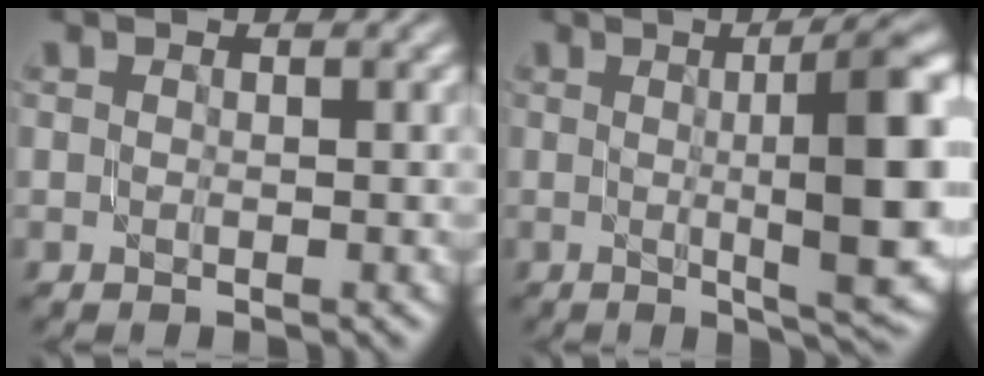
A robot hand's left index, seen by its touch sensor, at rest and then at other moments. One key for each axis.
{"total": 12.8, "fx": 0.8, "fy": 3.1, "fz": 12.4, "tx": -0.133, "ty": 0.003, "tz": 0.014}